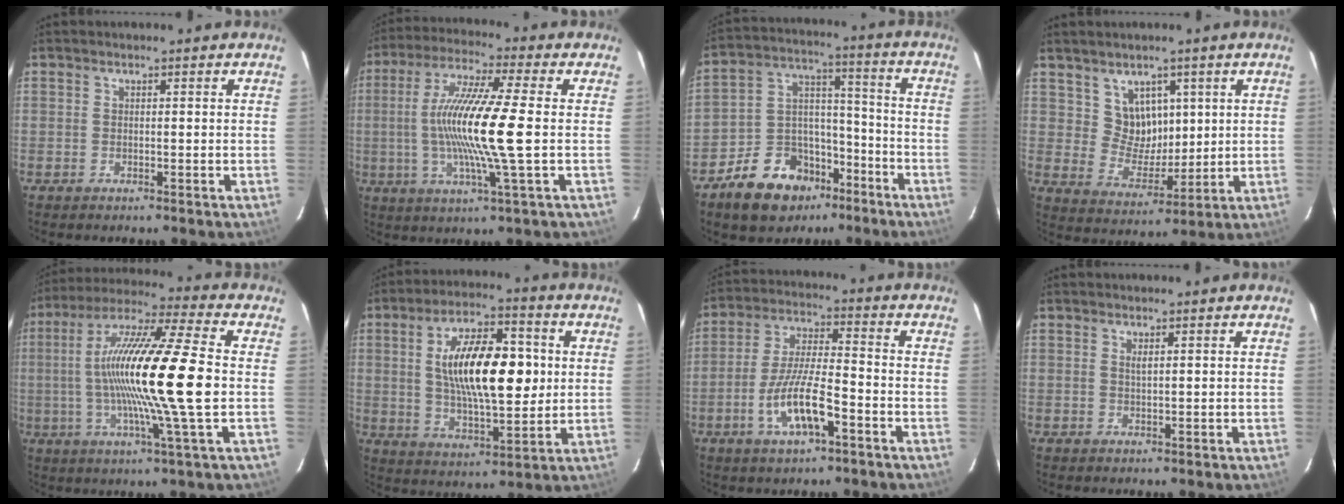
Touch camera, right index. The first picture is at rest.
{"total": 15.6, "force": [-0.8, -0.2, 15.5], "torque": [-0.291, -0.005, -0.021]}
{"total": 14.9, "force": [-9.7, 9.6, 6.0], "torque": [-0.129, 0.046, -0.143]}
{"total": 7.4, "force": [3.4, 6.1, 2.4], "torque": [-0.039, 0.004, 0.075]}
{"total": 19.9, "force": [-0.9, -0.4, 19.9], "torque": [-0.362, -0.001, -0.028]}
{"total": 17.2, "force": [2.2, 6.8, 15.6], "torque": [-0.265, 0.015, 0.041]}
{"total": 10.8, "force": [-5.0, 2.6, 9.2], "torque": [-0.188, -0.006, -0.090]}
{"total": 0.7, "force": [0.4, 0.0, 0.6], "torque": [-0.012, 0.000, 0.008]}